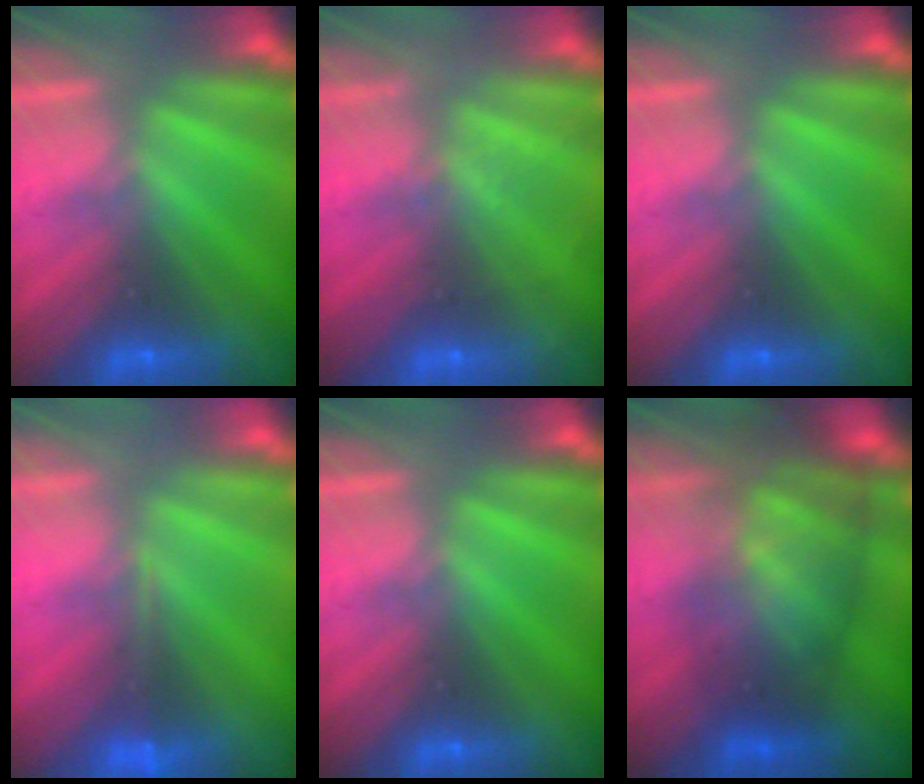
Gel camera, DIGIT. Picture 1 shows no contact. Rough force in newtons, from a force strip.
{"total": 1.9}
{"total": 0.0}
{"total": 1.6}
{"total": 0.0}
{"total": 7.4}